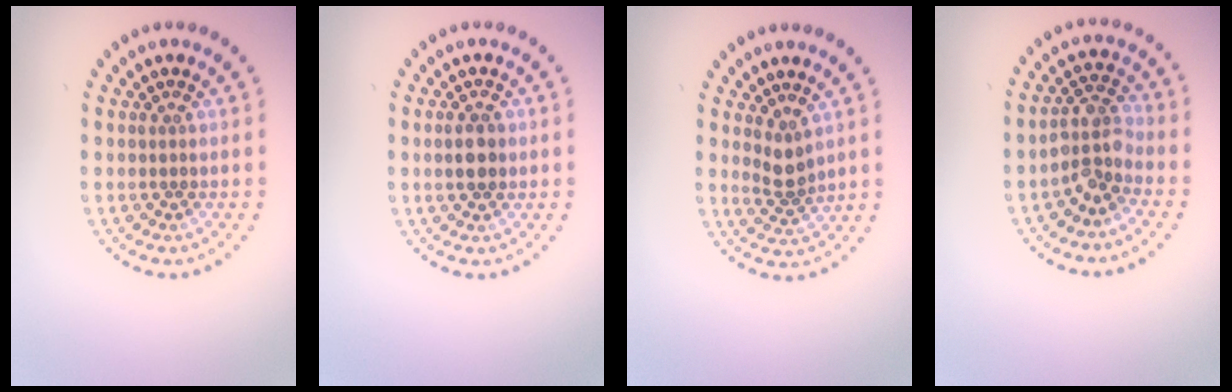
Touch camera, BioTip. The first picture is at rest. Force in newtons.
{"total": 2.4, "press": 2.4, "slide": 0.0}
{"total": 2.1, "press": 1.6, "slide": 1.3}
{"total": 3.1, "press": 2.5, "slide": 1.9}